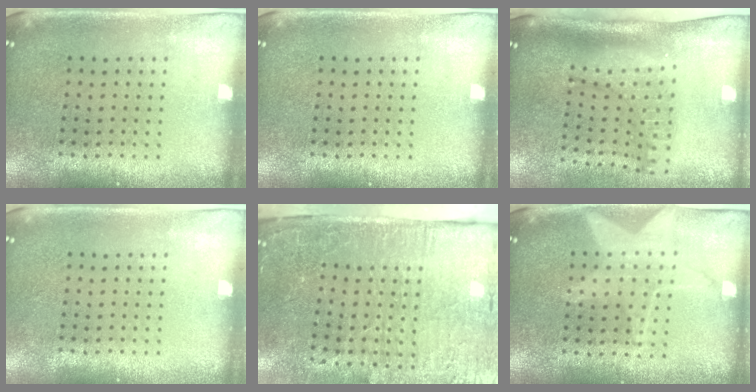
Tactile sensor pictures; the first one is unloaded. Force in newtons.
{"total": 0.0}
{"total": 1.6, "press": 1.3, "slide": 0.9}
{"total": 0.0}
{"total": 5.0, "press": 4.1, "slide": 2.9}
{"total": 1.2, "press": 1.2, "slide": 0.3}